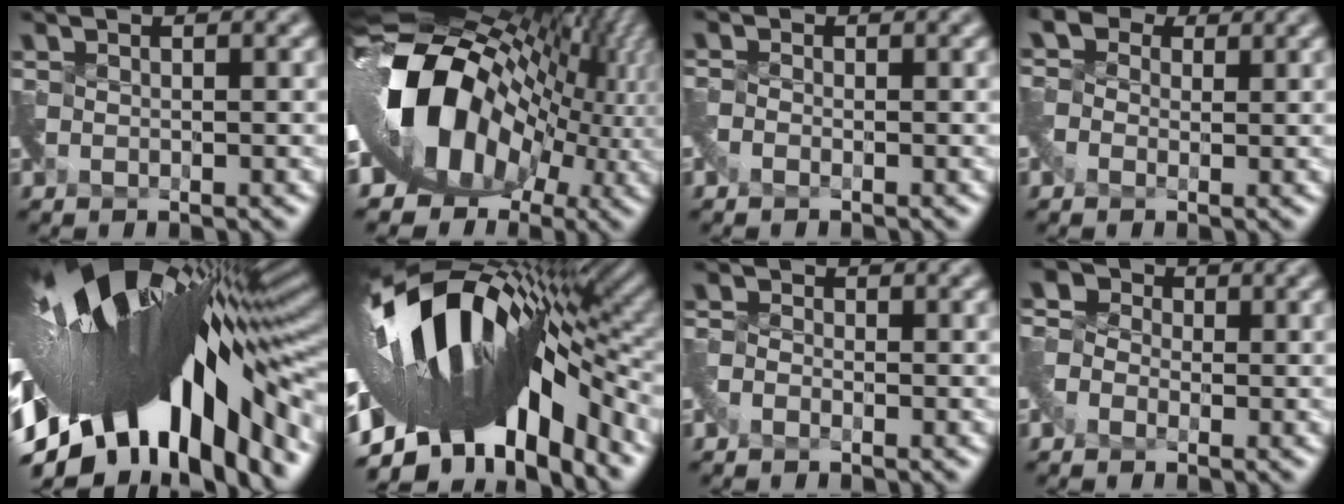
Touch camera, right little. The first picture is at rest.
{"total": 13.6, "force": [-1.3, 9.6, 9.5], "torque": [-0.166, 0.020, -0.037]}
{"total": 1.0, "force": [-0.8, -0.1, -0.4], "torque": [0.003, -0.001, -0.024]}
{"total": 1.9, "force": [0.2, 1.7, 0.9], "torque": [-0.031, 0.008, -0.002]}
{"total": 19.0, "force": [-3.8, 7.3, 17.1], "torque": [-0.299, -0.033, -0.062]}
{"total": 16.0, "force": [-2.3, 7.3, 14.0], "torque": [-0.246, 0.026, -0.049]}
{"total": 1.0, "force": [-0.9, 0.3, -0.1], "torque": [-0.003, 0.003, -0.027]}
{"total": 2.8, "force": [-1.1, 2.2, 1.2], "torque": [-0.031, 0.006, -0.027]}